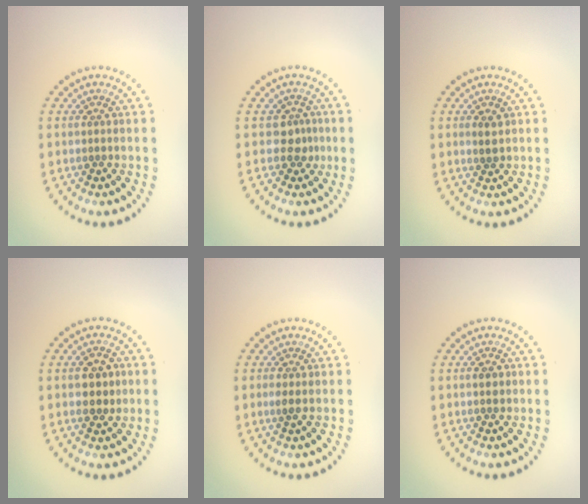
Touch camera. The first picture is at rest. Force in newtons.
{"total": 1.8, "press": 1.4, "slide": 1.1}
{"total": 1.3, "press": 1.2, "slide": 0.4}
{"total": 2.6, "press": 2.6, "slide": 0.1}
{"total": 0.8, "press": 0.7, "slide": 0.4}
{"total": 1.3, "press": 1.3, "slide": 0.2}